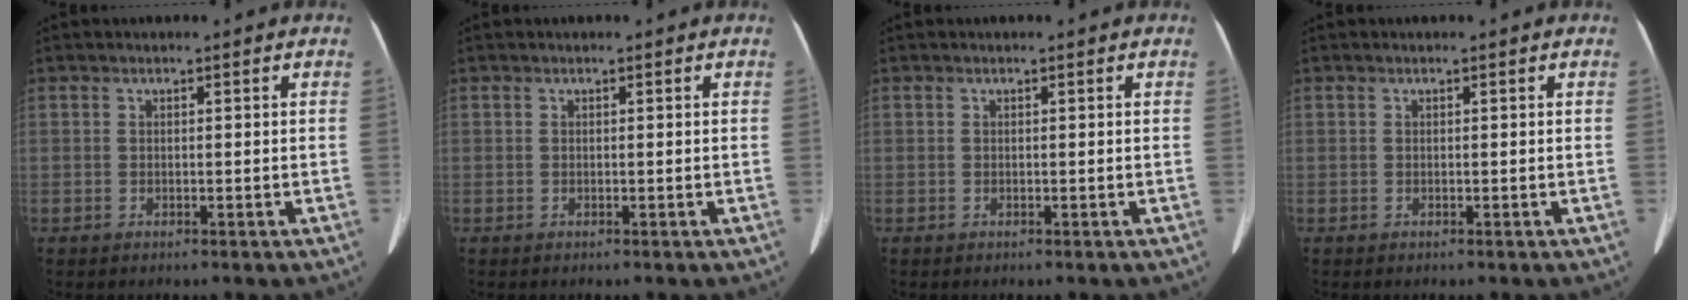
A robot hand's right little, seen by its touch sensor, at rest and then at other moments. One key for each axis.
{"total": 0.0}
{"total": 0.0}
{"total": 0.0}